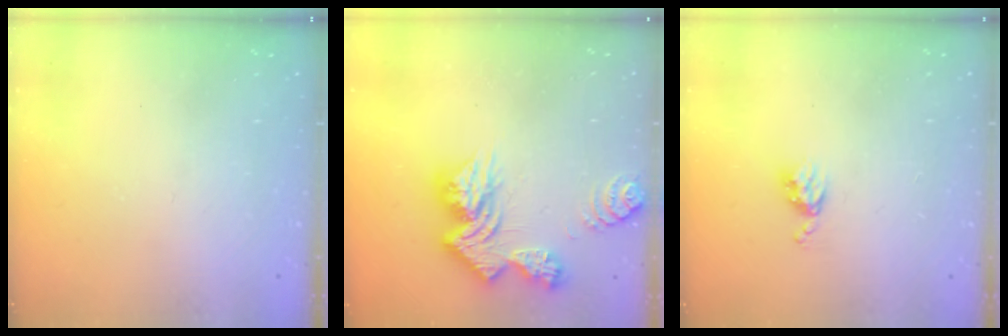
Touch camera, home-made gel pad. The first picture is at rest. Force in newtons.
{"total": 13.8, "press": 13.8, "slide": 0.4}
{"total": 4.7, "press": 4.7, "slide": 0.6}